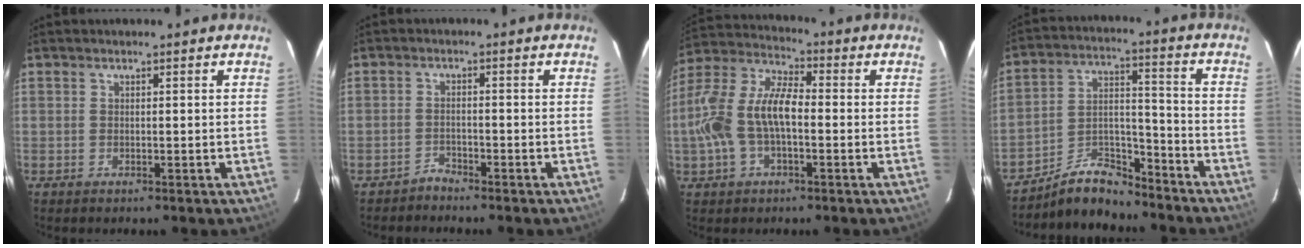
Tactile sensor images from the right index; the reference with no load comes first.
{"total": 2.0, "force": [-1.9, 0.4, -0.1], "torque": [0.002, 0.002, -0.037]}
{"total": 13.7, "force": [-2.2, 7.0, 11.6], "torque": [-0.245, 0.017, -0.046]}
{"total": 10.5, "force": [-9.2, 3.9, 3.3], "torque": [-0.073, 0.037, -0.159]}